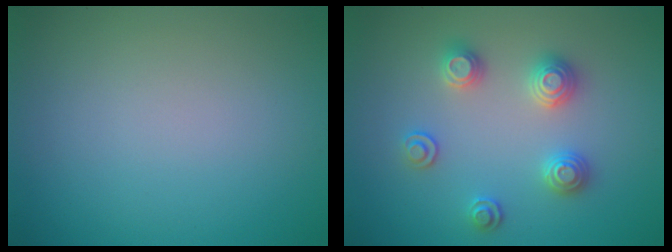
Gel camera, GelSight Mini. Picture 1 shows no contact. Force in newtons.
{"total": 2.9, "press": 2.8, "slide": 0.8}